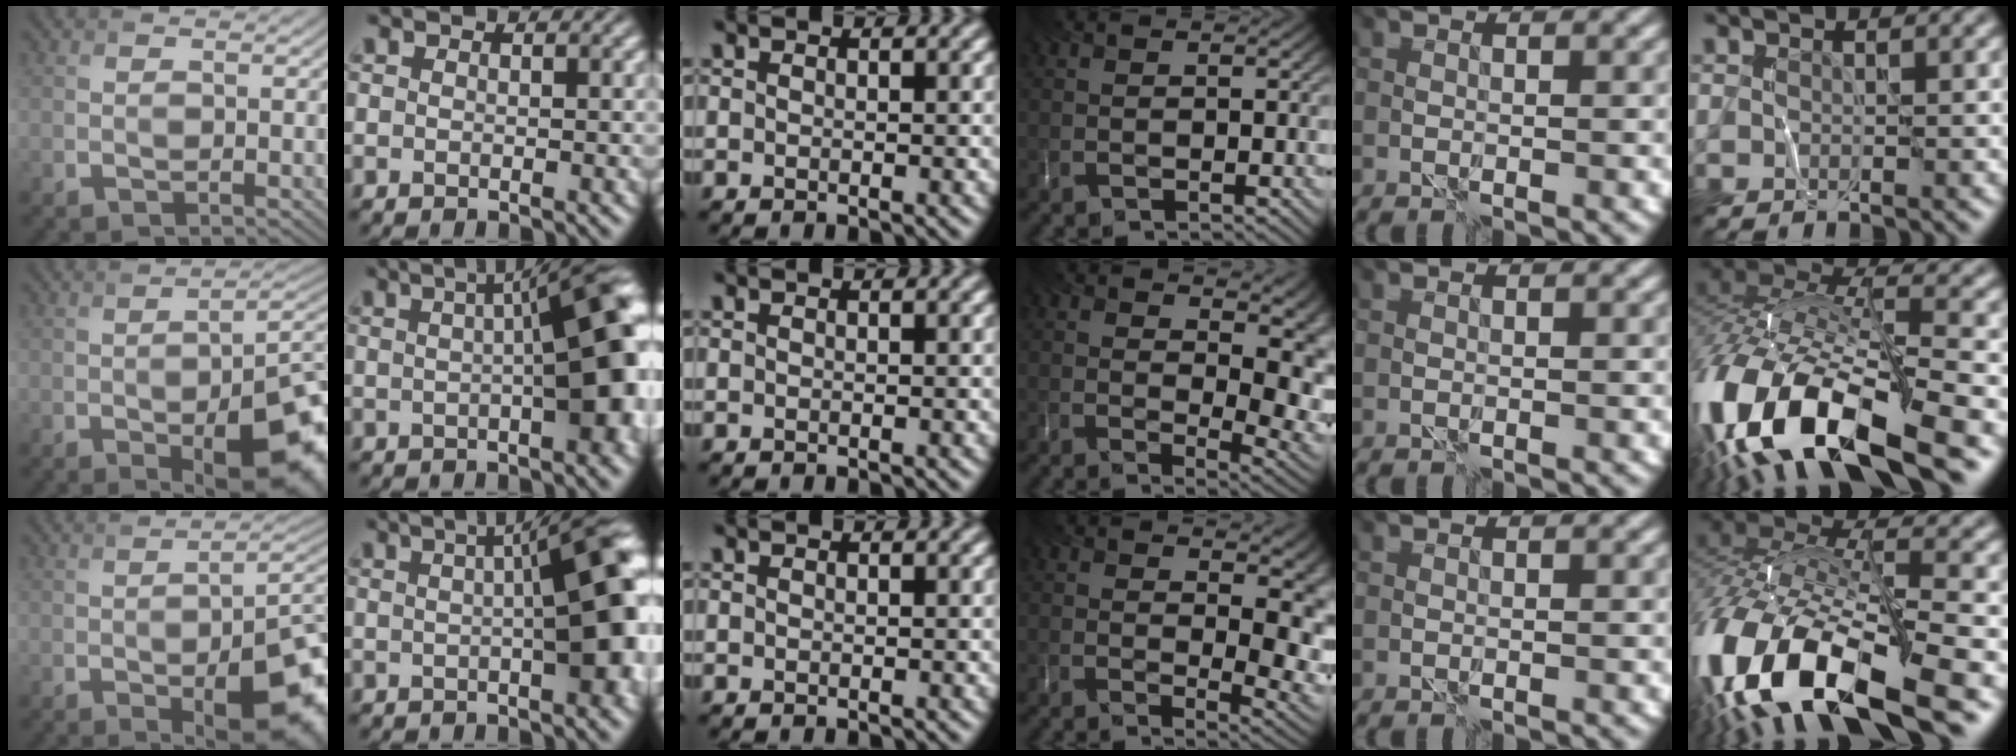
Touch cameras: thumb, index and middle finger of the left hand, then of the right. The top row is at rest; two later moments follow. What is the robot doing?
{"motion": "wrap", "object": "string"}